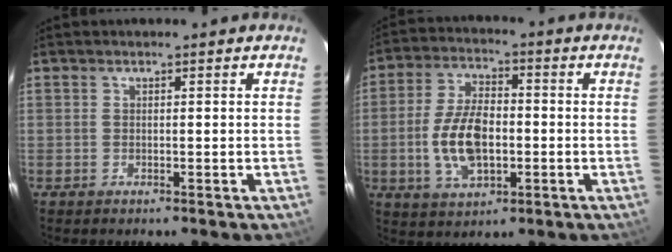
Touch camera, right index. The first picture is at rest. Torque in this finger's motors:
{"motor_torque": [1.81, -0.21, 0.34, 0.09]}